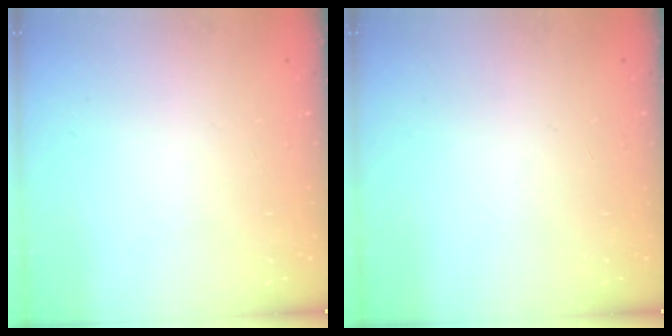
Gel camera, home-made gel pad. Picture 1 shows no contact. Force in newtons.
{"total": 0.0}